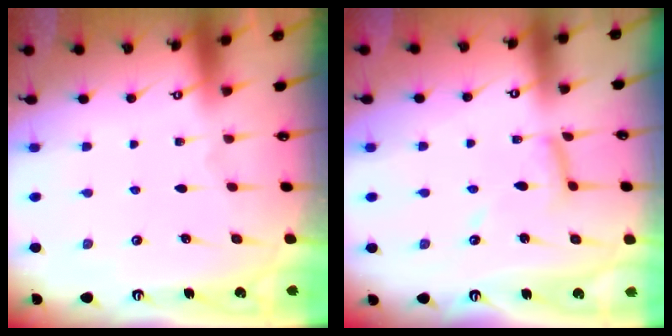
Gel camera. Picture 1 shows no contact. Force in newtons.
{"total": 8.2, "press": 8.2, "slide": 0.4}